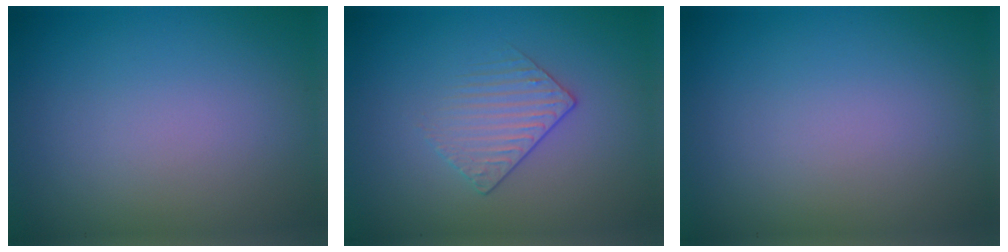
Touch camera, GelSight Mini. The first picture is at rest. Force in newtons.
{"total": 1.5, "press": 1.0, "slide": 1.1}
{"total": 0.0}